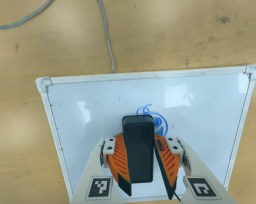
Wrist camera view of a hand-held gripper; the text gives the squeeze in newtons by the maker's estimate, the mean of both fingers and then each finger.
{"total": 14.1, "left": 15.7, "right": 12.6}